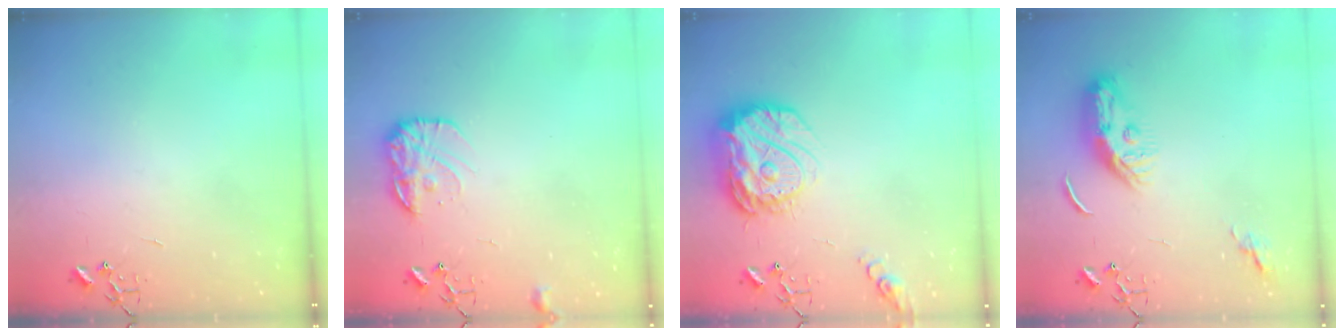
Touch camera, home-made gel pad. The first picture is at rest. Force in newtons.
{"total": 11.9, "press": 11.9, "slide": 0.4}
{"total": 18.2, "press": 18.1, "slide": 1.7}
{"total": 9.3, "press": 9.2, "slide": 1.2}